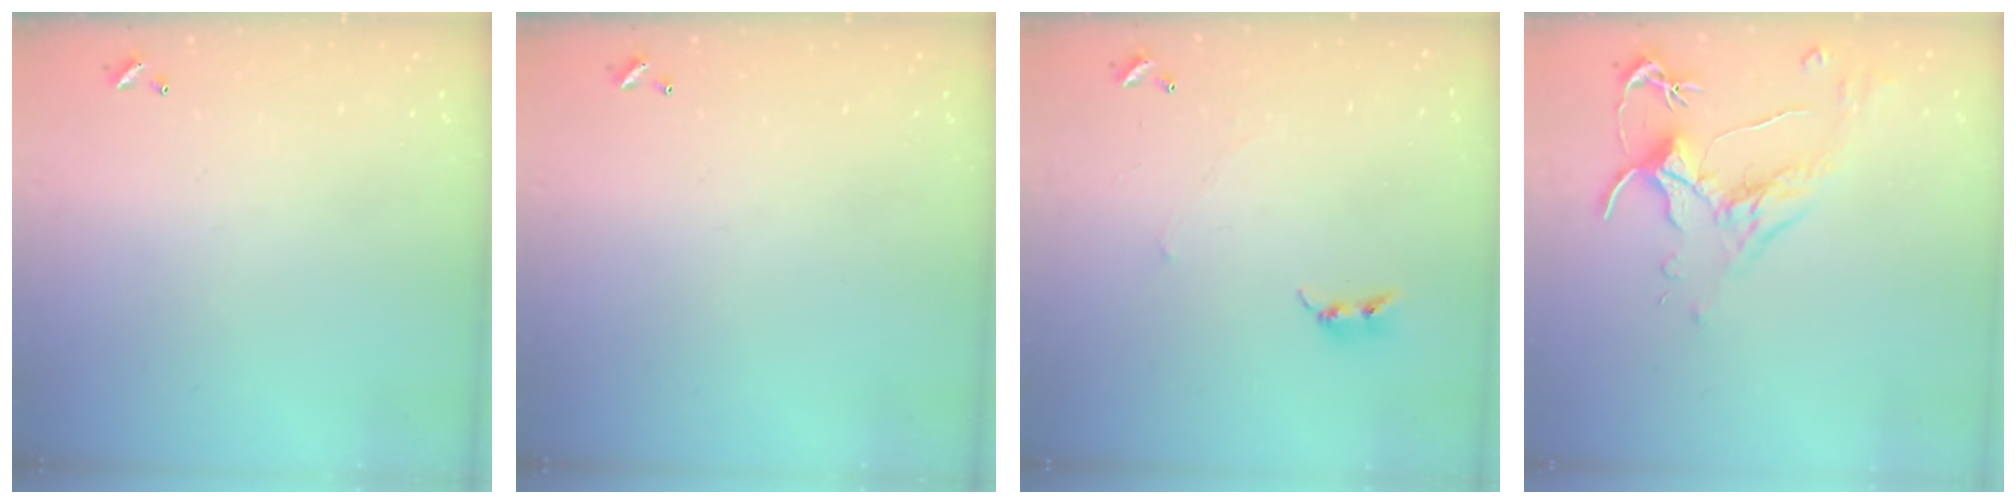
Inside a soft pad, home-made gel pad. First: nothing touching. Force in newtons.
{"total": 0.0}
{"total": 2.4, "press": 2.3, "slide": 0.4}
{"total": 1.6, "press": 1.4, "slide": 0.7}